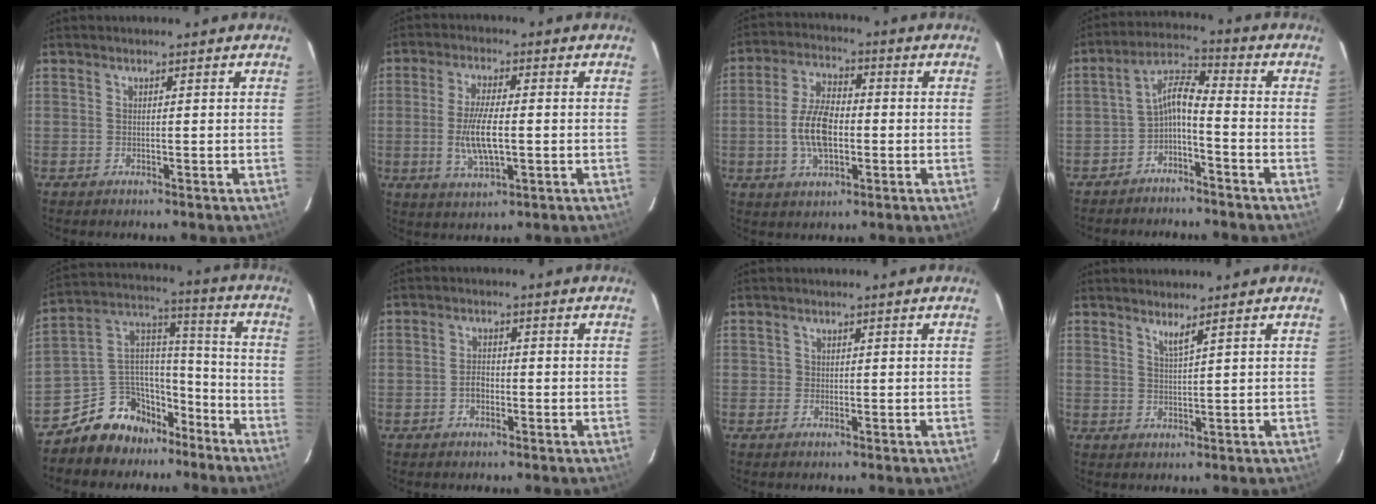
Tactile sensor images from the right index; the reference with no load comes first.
{"total": 8.6, "force": [-1.1, 3.0, 8.0], "torque": [-0.159, -0.007, -0.018]}
{"total": 10.1, "force": [-1.6, 5.3, 8.5], "torque": [-0.171, 0.008, -0.028]}
{"total": 5.7, "force": [-3.4, 1.4, 4.4], "torque": [-0.109, 0.019, -0.065]}
{"total": 13.2, "force": [-9.2, 8.7, 3.8], "torque": [-0.083, 0.077, -0.147]}
{"total": 2.5, "force": [-0.9, 1.8, 1.5], "torque": [-0.029, 0.006, -0.017]}
{"total": 0.9, "force": [-0.1, 0.9, 0.0], "torque": [0.003, 0.000, -0.003]}
{"total": 2.1, "force": [1.6, -0.3, 1.3], "torque": [-0.025, -0.005, 0.025]}